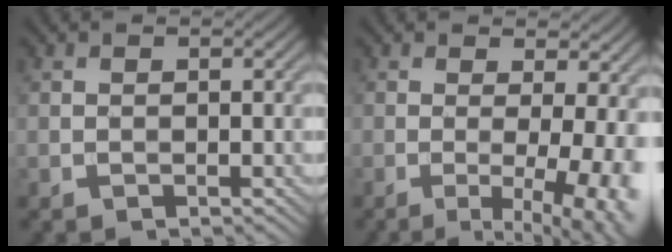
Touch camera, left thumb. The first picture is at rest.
{"total": 10.0, "force": [-1.2, 3.0, 9.5], "torque": [-0.103, 0.003, -0.010]}